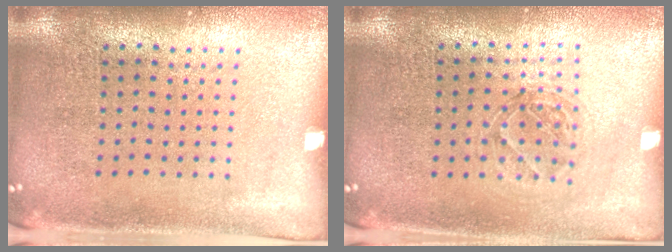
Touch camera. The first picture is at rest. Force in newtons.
{"total": 1.2, "press": 1.0, "slide": 0.5}